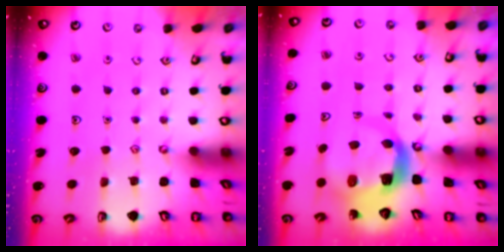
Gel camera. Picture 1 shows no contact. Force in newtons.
{"total": 6.6, "press": 6.5, "slide": 0.8}